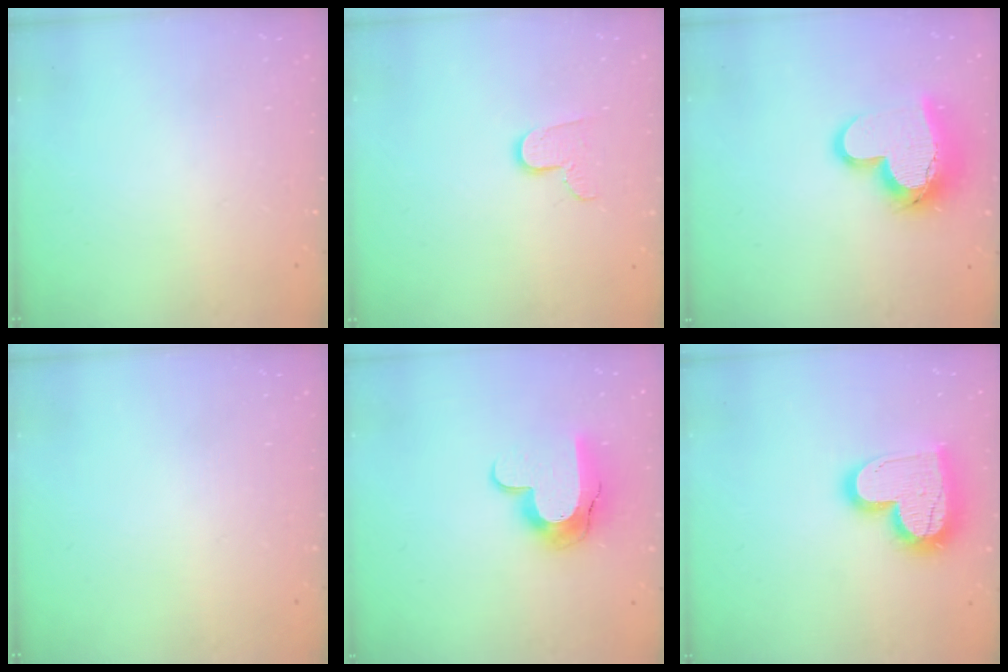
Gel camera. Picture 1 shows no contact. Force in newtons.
{"total": 7.2, "press": 7.2, "slide": 0.4}
{"total": 17.2, "press": 17.1, "slide": 1.5}
{"total": 0.0}
{"total": 12.3, "press": 12.2, "slide": 1.0}
{"total": 17.7, "press": 17.6, "slide": 1.7}